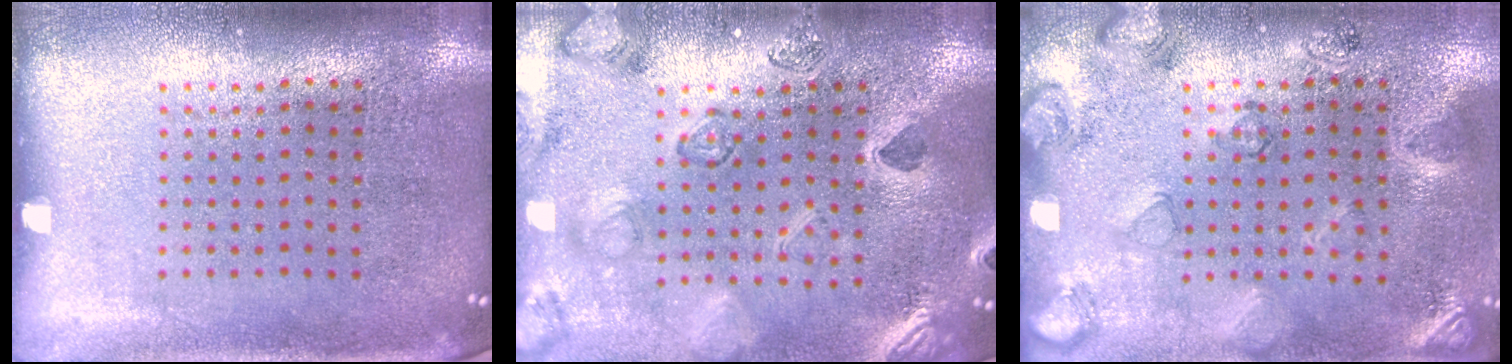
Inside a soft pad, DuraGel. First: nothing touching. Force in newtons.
{"total": 2.5, "press": 2.4, "slide": 0.5}
{"total": 2.6, "press": 1.8, "slide": 1.9}